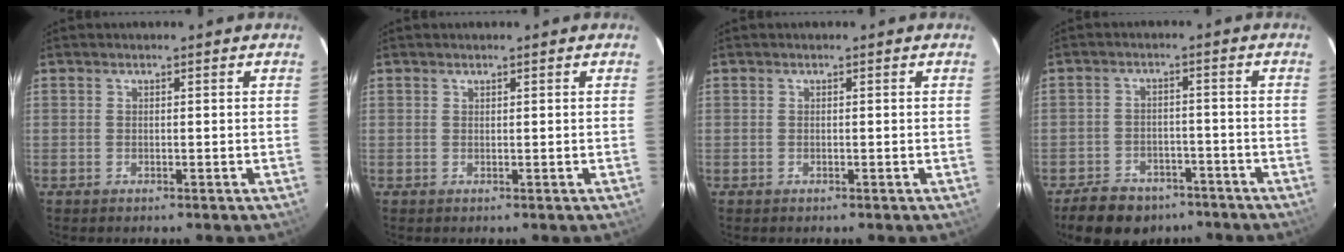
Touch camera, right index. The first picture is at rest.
{"total": 0.0}
{"total": 0.0}
{"total": 12.6, "force": [-9.3, 7.1, 4.7], "torque": [-0.121, 0.011, -0.126]}